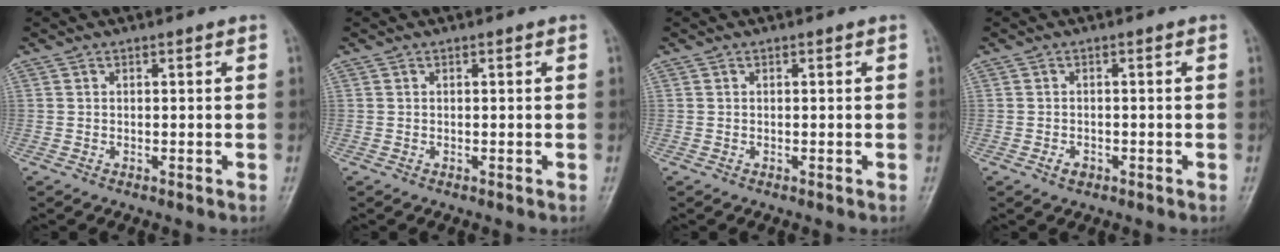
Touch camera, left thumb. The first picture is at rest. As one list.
[{"total": 0.0}, {"total": 0.0}, {"total": 1.6, "force": [-0.8, 1.0, 0.8], "torque": [-0.014, 0.004, -0.012]}]